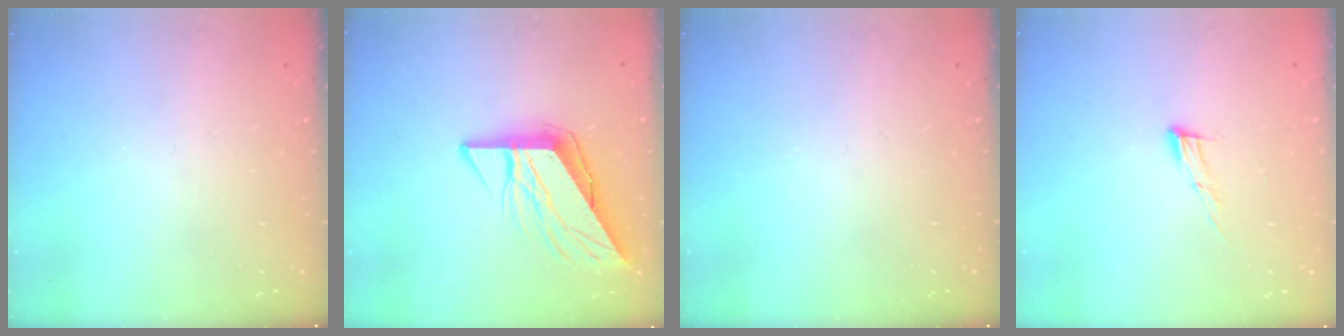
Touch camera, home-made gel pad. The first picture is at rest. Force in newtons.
{"total": 10.2, "press": 10.1, "slide": 1.3}
{"total": 0.0}
{"total": 8.1, "press": 7.9, "slide": 1.6}